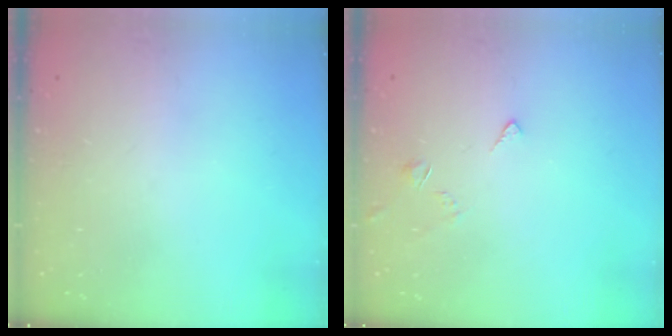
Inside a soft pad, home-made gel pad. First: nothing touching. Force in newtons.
{"total": 2.9, "press": 2.8, "slide": 0.6}